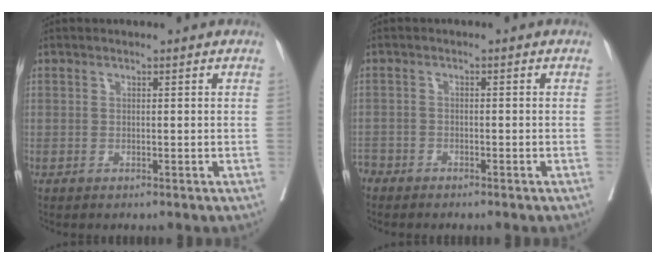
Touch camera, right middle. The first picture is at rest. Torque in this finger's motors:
{"motor_torque": [0.93, -1.20, 0.32, 0.08]}